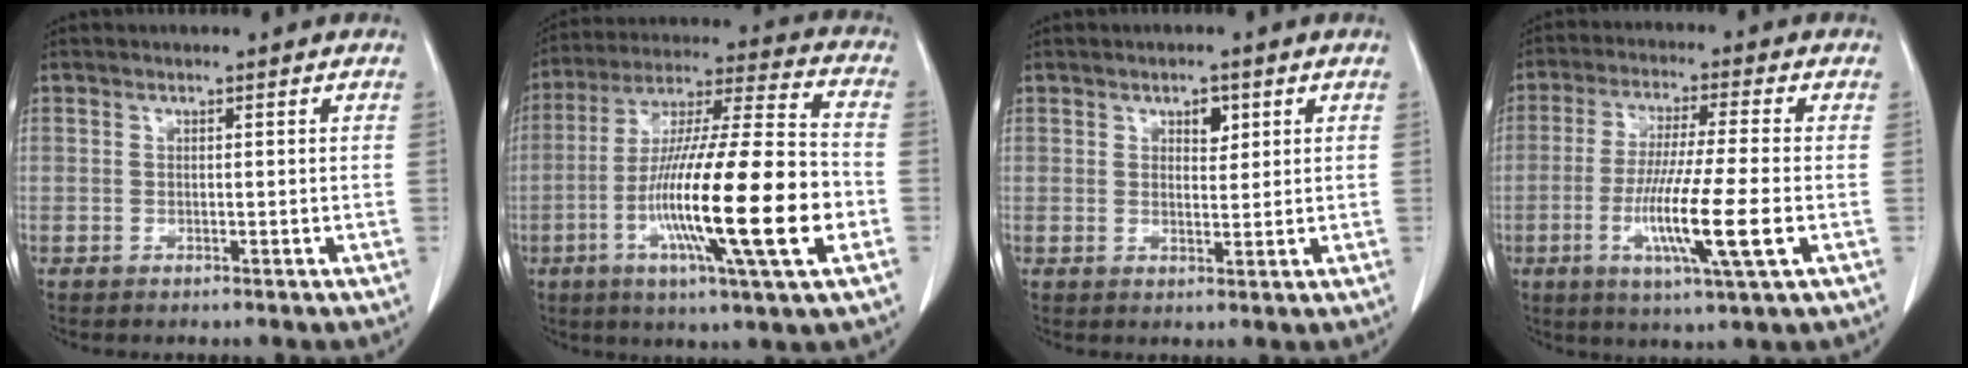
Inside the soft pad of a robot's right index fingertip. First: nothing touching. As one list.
[{"total": 24.0, "force": [-6.4, 1.5, 23.1], "torque": [-0.402, -0.021, -0.113]}, {"total": 3.2, "force": [1.4, 1.8, 2.2], "torque": [-0.036, 0.003, 0.025]}, {"total": 12.4, "force": [-3.4, 0.0, 11.9], "torque": [-0.227, -0.022, -0.064]}]